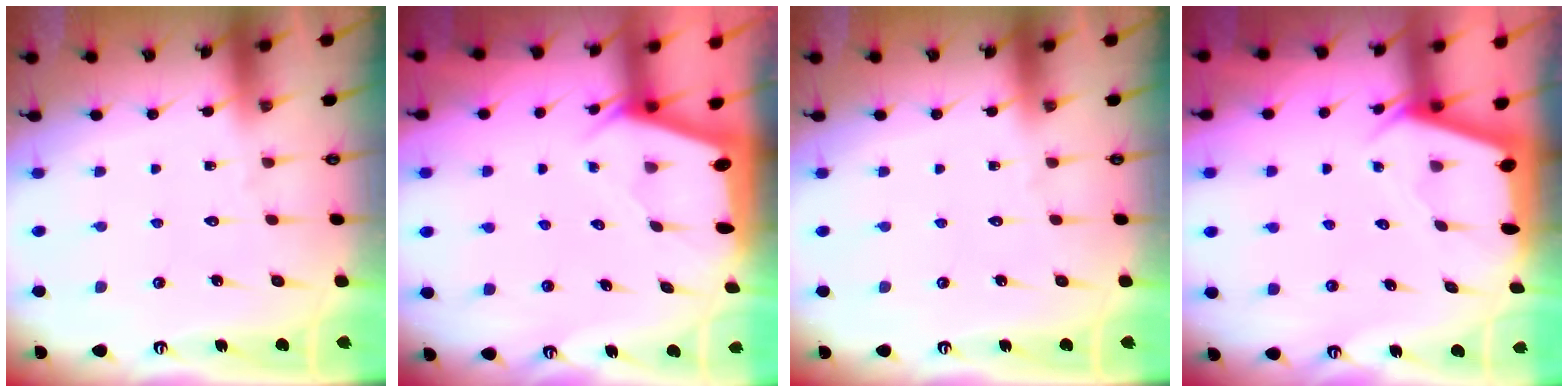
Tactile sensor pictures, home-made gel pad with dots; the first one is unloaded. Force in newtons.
{"total": 1.9, "press": 1.8, "slide": 0.3}
{"total": 0.0}
{"total": 2.5, "press": 2.5, "slide": 0.3}